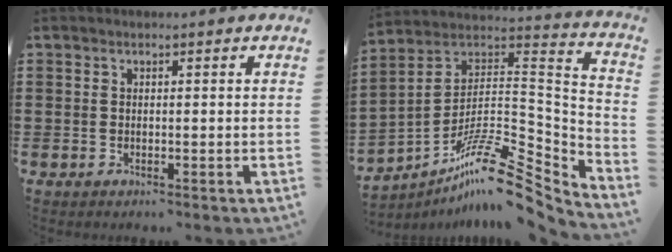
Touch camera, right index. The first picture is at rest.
{"total": 14.3, "force": [-10.6, 3.6, 8.9], "torque": [-0.147, 0.022, -0.198]}